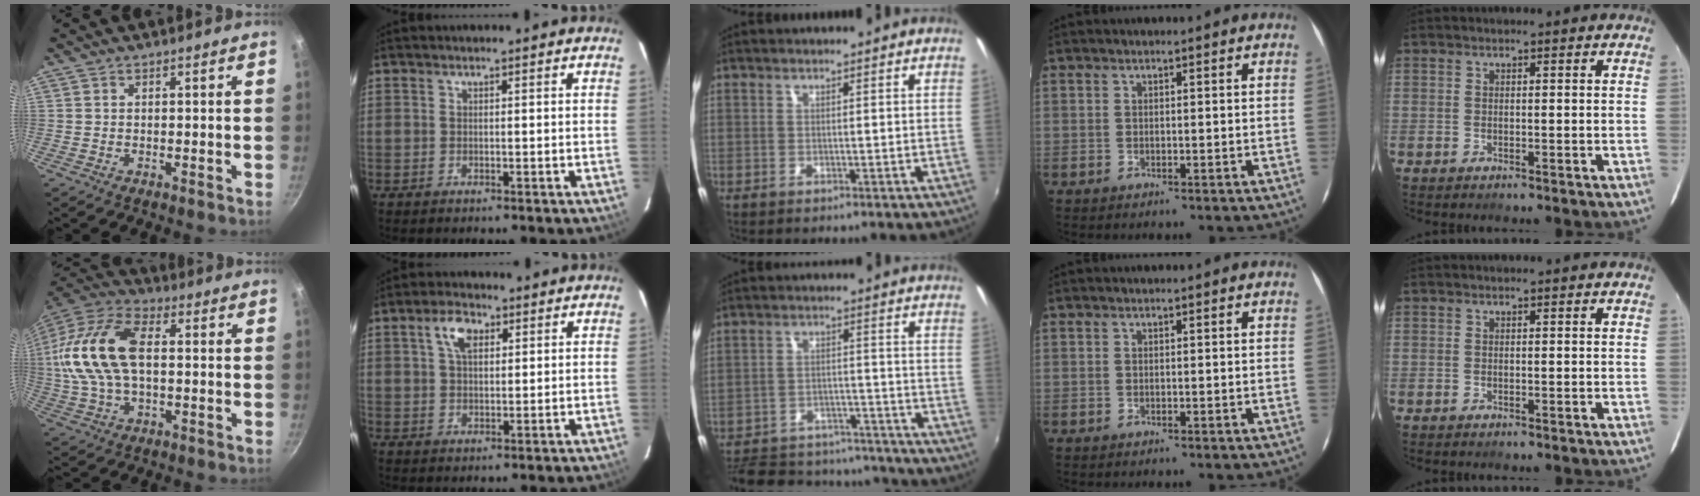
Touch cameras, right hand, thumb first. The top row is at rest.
{"thumb": {"total": 18.9, "force": [1.2, 10.9, 15.5], "torque": [-0.308, 0.036, 0.010]}, "index": {"total": 5.3, "force": [2.2, 2.9, 3.9], "torque": [-0.071, 0.014, 0.040]}, "middle": {"total": 25.1, "force": [-21.1, 9.8, 9.5], "torque": [-0.208, 0.016, -0.268]}}